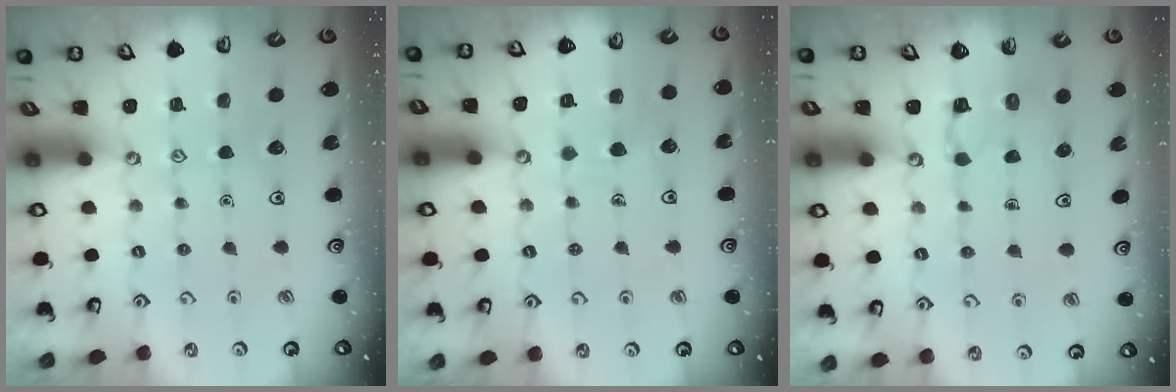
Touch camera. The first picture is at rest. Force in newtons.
{"total": 6.0, "press": 6.0, "slide": 0.6}
{"total": 2.9, "press": 2.9, "slide": 0.3}